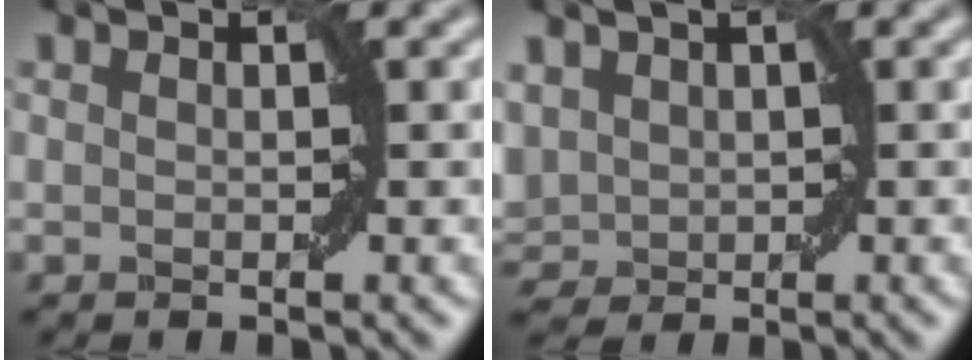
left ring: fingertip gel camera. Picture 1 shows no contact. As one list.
[{"total": 3.3, "force": [0.3, 2.6, 2.0], "torque": [-0.047, 0.002, 0.010]}]